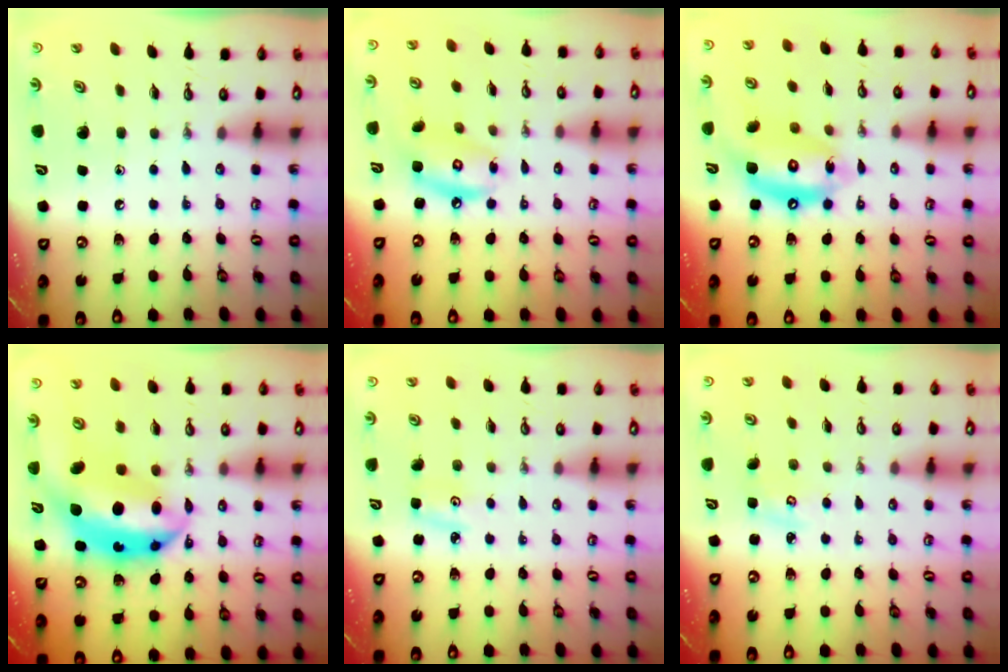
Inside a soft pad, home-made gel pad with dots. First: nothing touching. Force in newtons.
{"total": 10.1, "press": 10.1, "slide": 0.8}
{"total": 14.0, "press": 13.9, "slide": 1.4}
{"total": 15.4, "press": 15.4, "slide": 1.3}
{"total": 3.5, "press": 3.4, "slide": 0.4}
{"total": 2.9, "press": 2.8, "slide": 0.3}